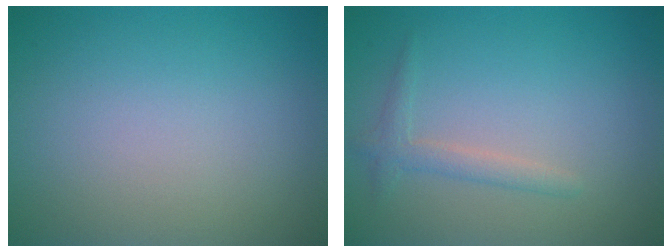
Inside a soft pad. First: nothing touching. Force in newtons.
{"total": 1.6, "press": 1.6, "slide": 0.1}